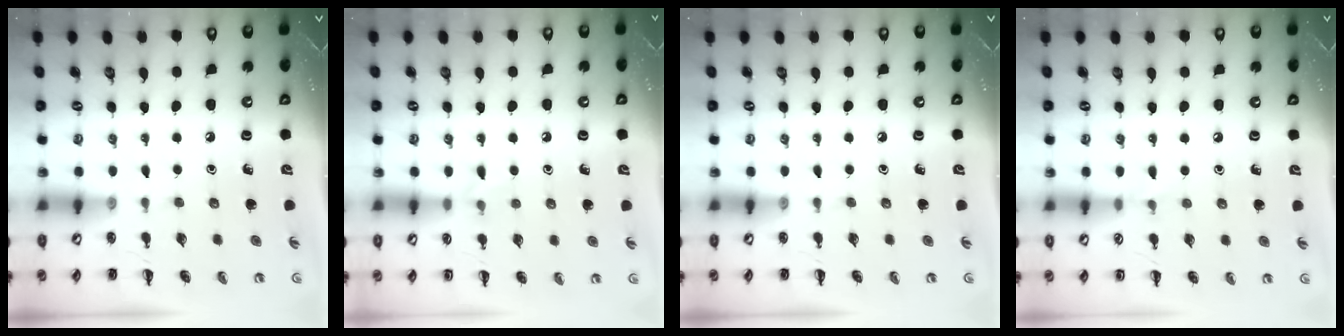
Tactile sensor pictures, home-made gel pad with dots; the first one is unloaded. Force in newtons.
{"total": 5.9, "press": 5.6, "slide": 1.9}
{"total": 0.0}
{"total": 4.0, "press": 3.7, "slide": 1.4}